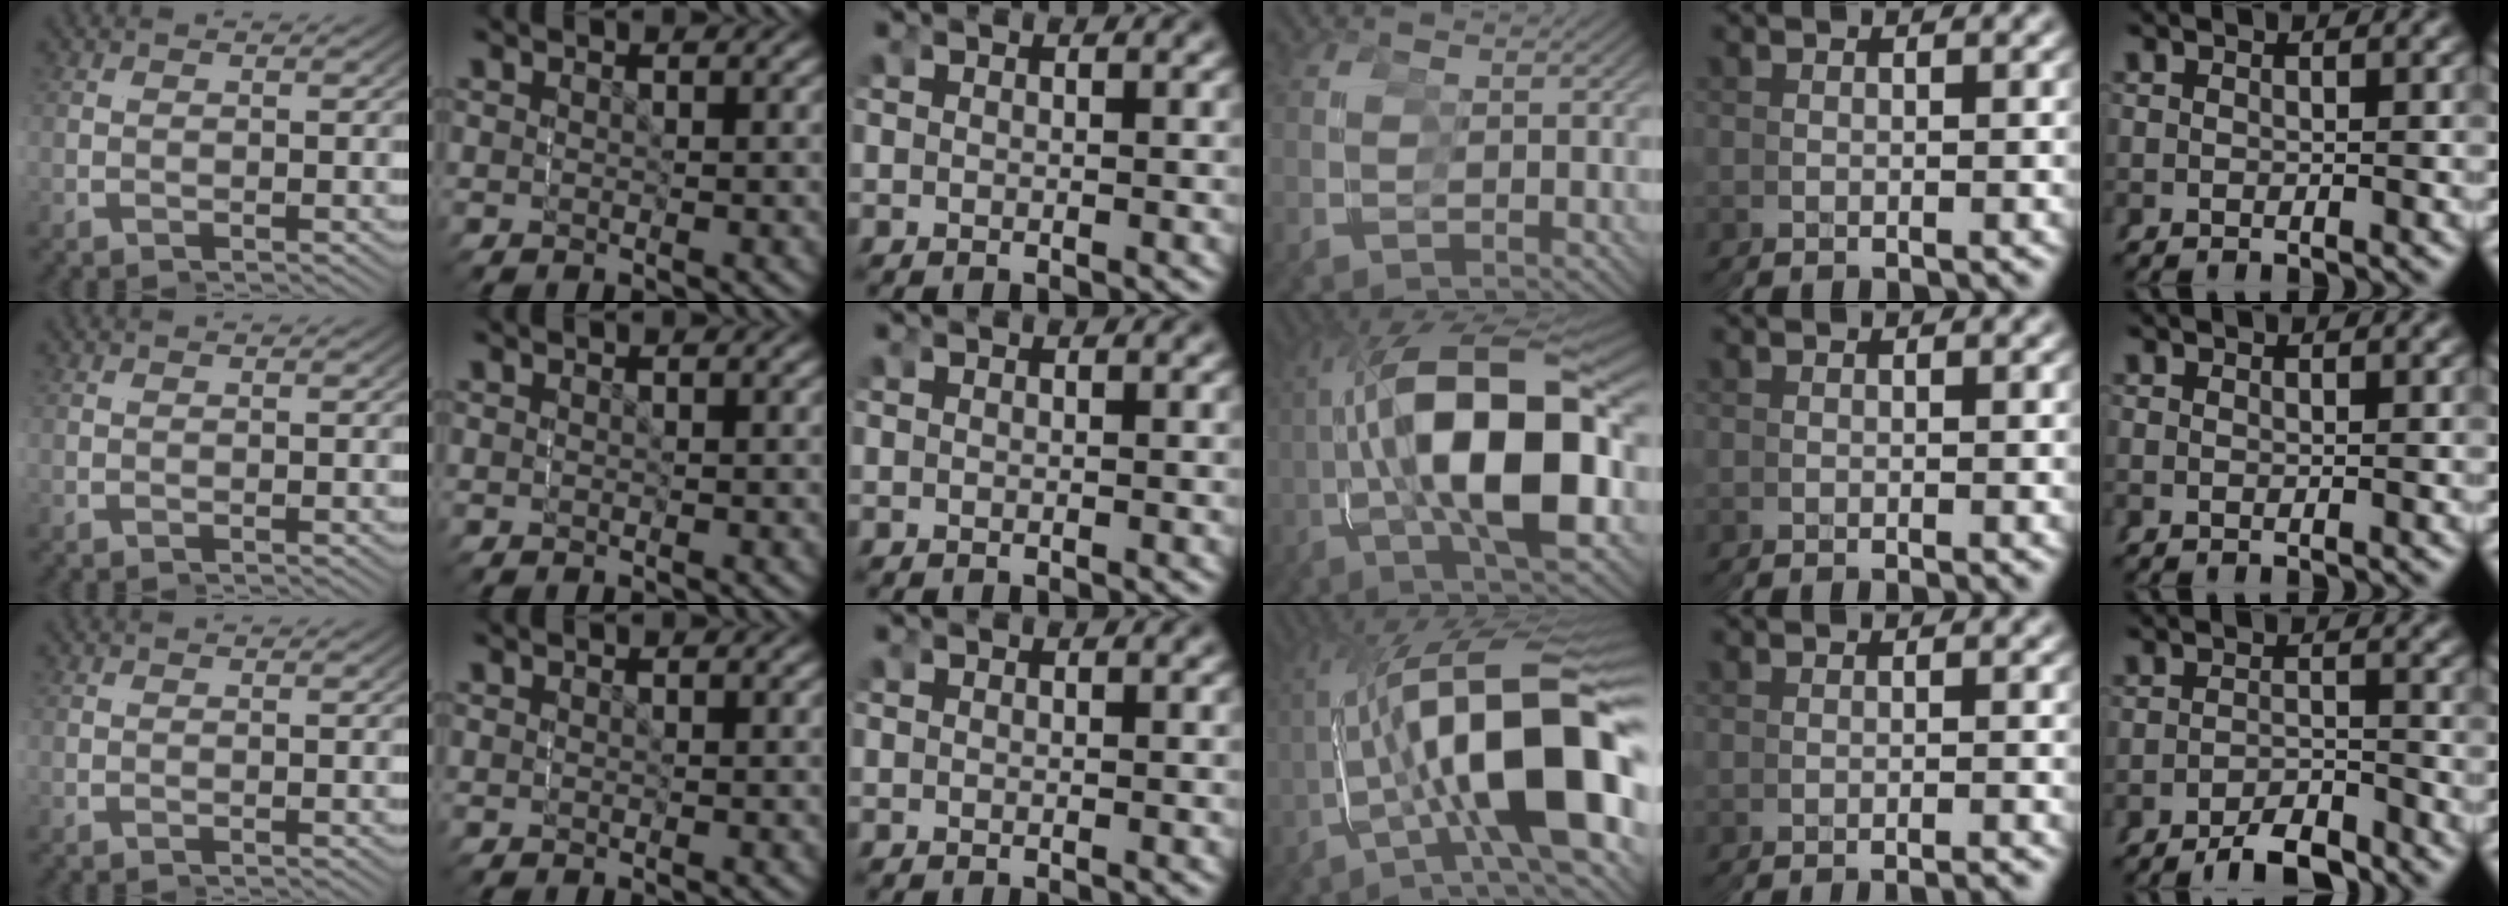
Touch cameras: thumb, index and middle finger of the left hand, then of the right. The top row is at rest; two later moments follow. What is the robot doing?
{"motion": "grasp_and_lifting", "object": "screwdriver"}